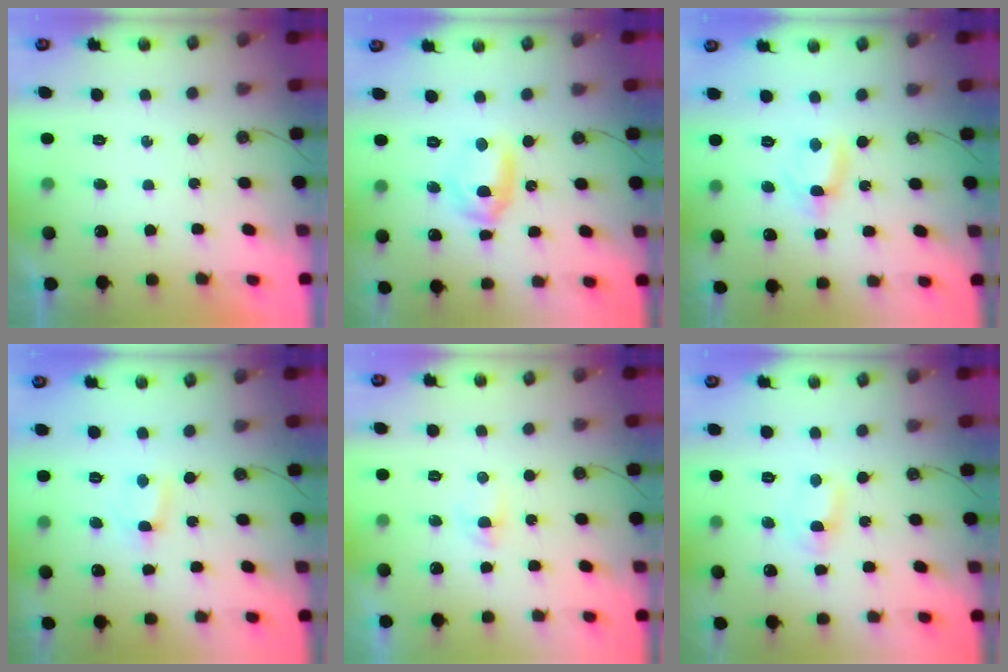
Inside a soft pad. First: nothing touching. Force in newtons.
{"total": 7.7, "press": 7.7, "slide": 0.9}
{"total": 1.7, "press": 1.7, "slide": 0.1}
{"total": 0.6, "press": 0.4, "slide": 0.5}
{"total": 2.2, "press": 2.2, "slide": 0.4}
{"total": 1.7, "press": 1.7, "slide": 0.1}